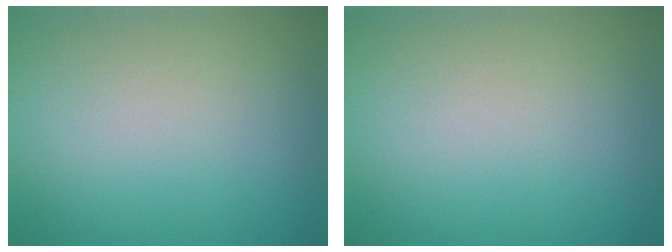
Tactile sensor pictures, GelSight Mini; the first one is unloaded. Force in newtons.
{"total": 0.0}